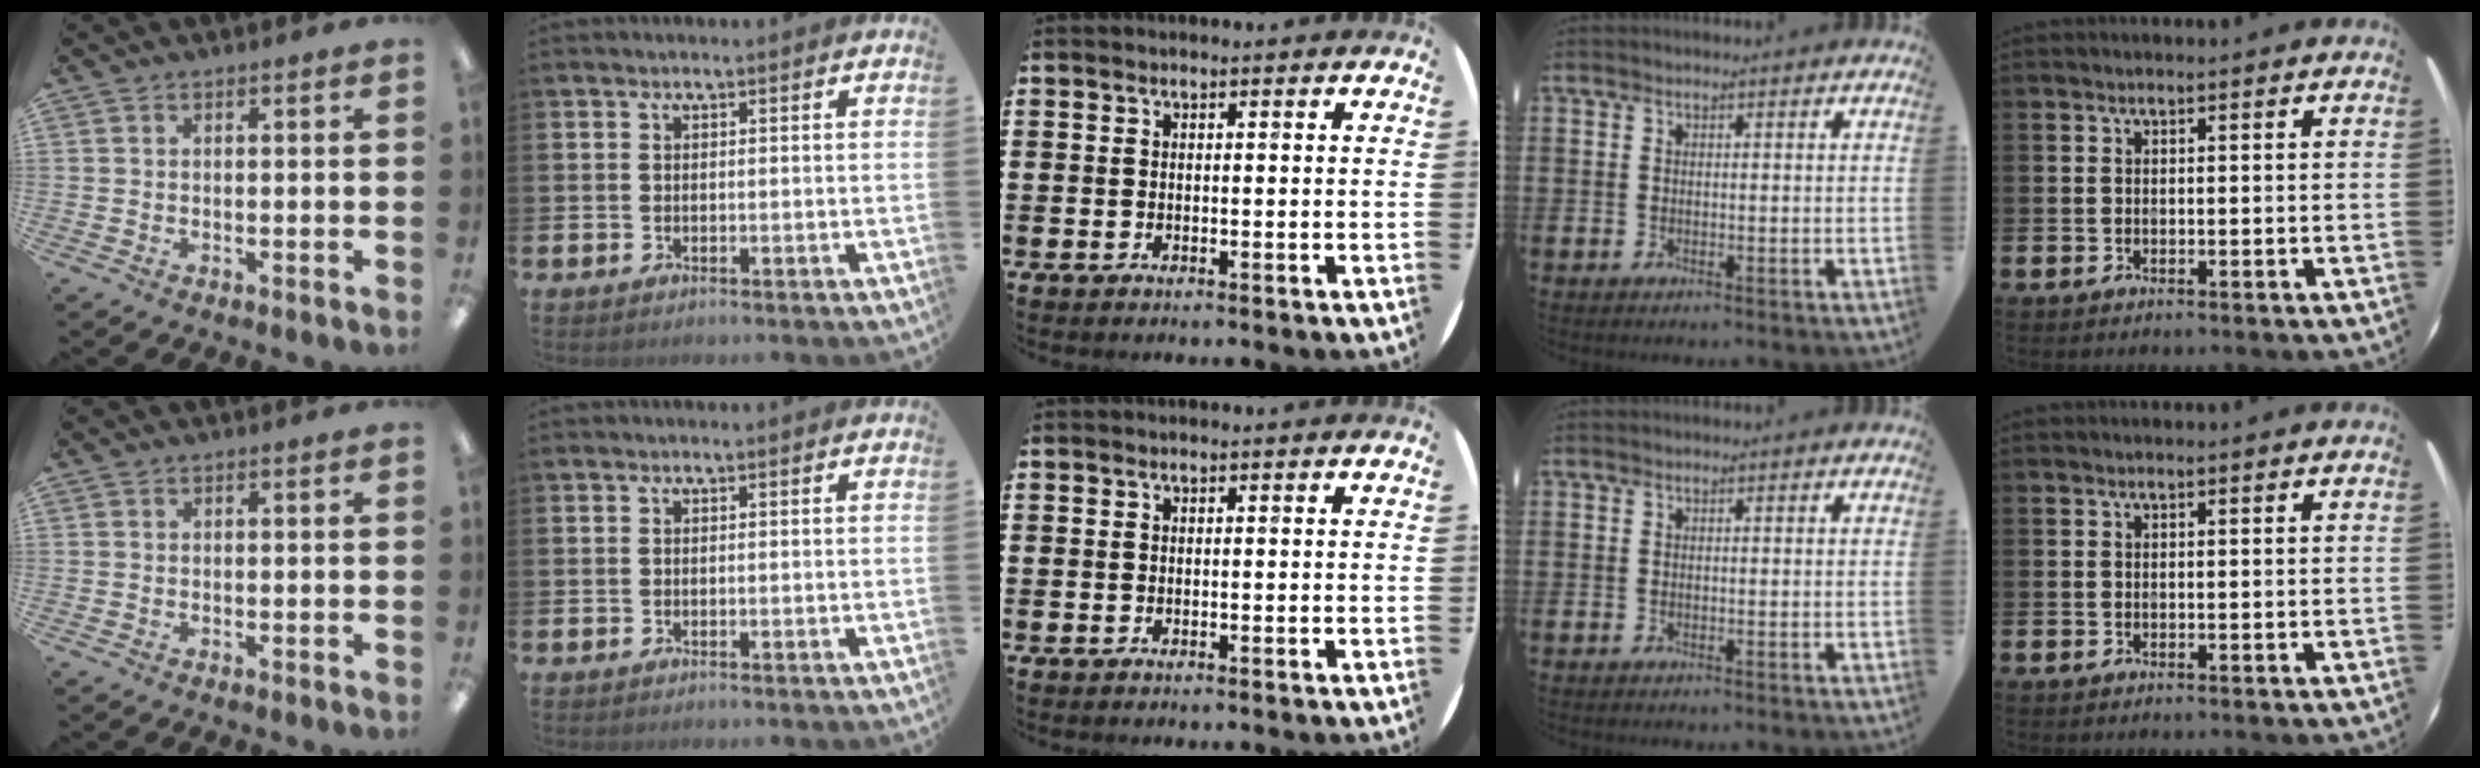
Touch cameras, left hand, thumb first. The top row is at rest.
{}